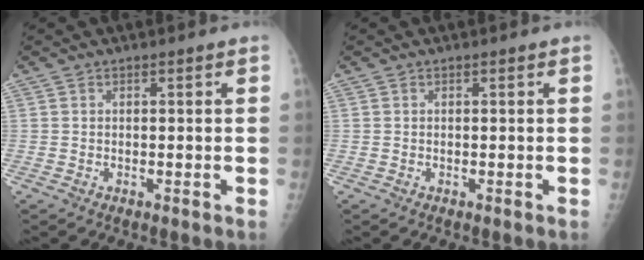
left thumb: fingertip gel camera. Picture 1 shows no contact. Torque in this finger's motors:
{"motor_torque": [-0.18, 0.20, 0.04, 0.02, 0.00]}